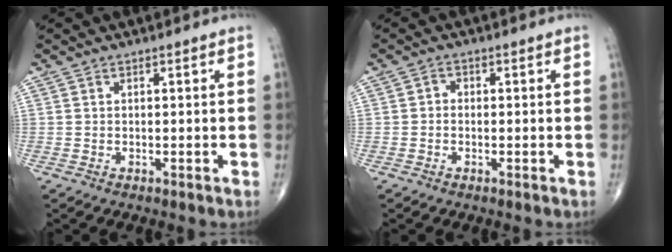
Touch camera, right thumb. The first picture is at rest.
{"total": 1.2, "force": [-0.3, 1.0, 0.6], "torque": [0.002, 0.004, -0.011]}